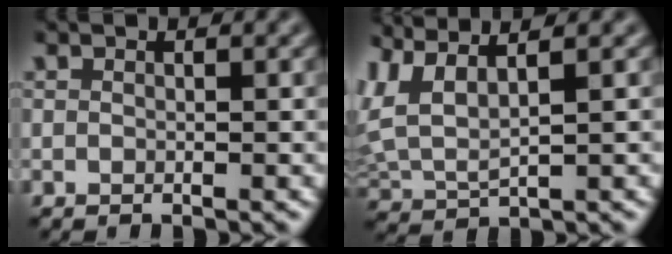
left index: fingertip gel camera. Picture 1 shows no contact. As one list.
[{"total": 3.9, "force": [2.0, 1.2, 3.0], "torque": [-0.085, 0.013, 0.048]}]